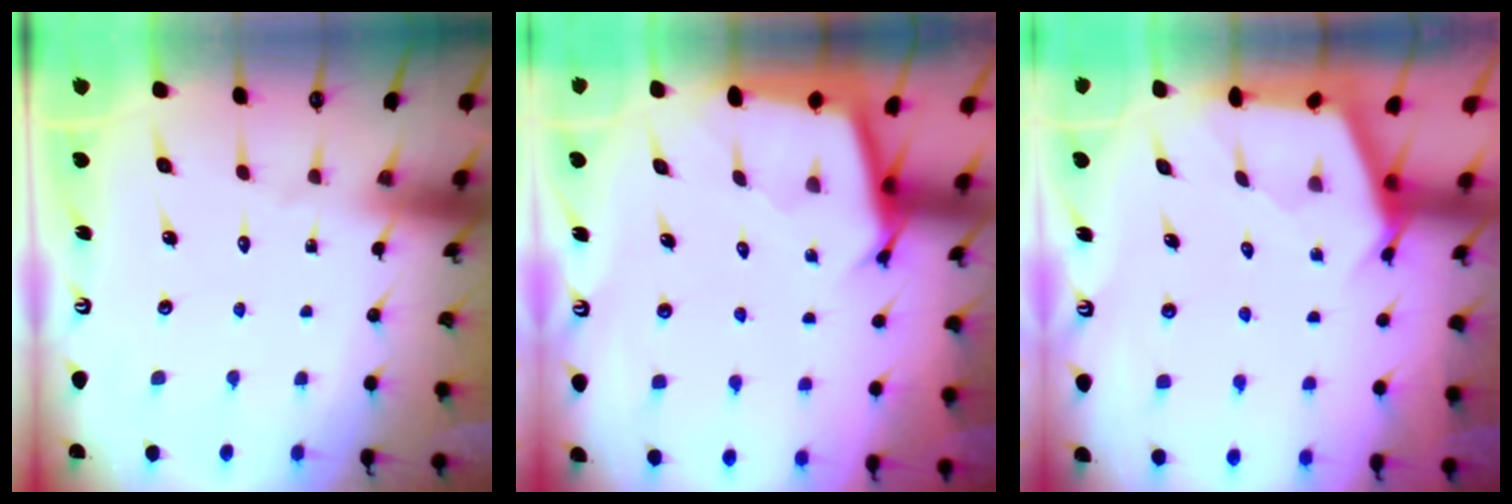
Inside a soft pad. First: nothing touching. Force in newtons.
{"total": 2.7, "press": 2.7, "slide": 0.1}
{"total": 2.6, "press": 2.5, "slide": 0.3}